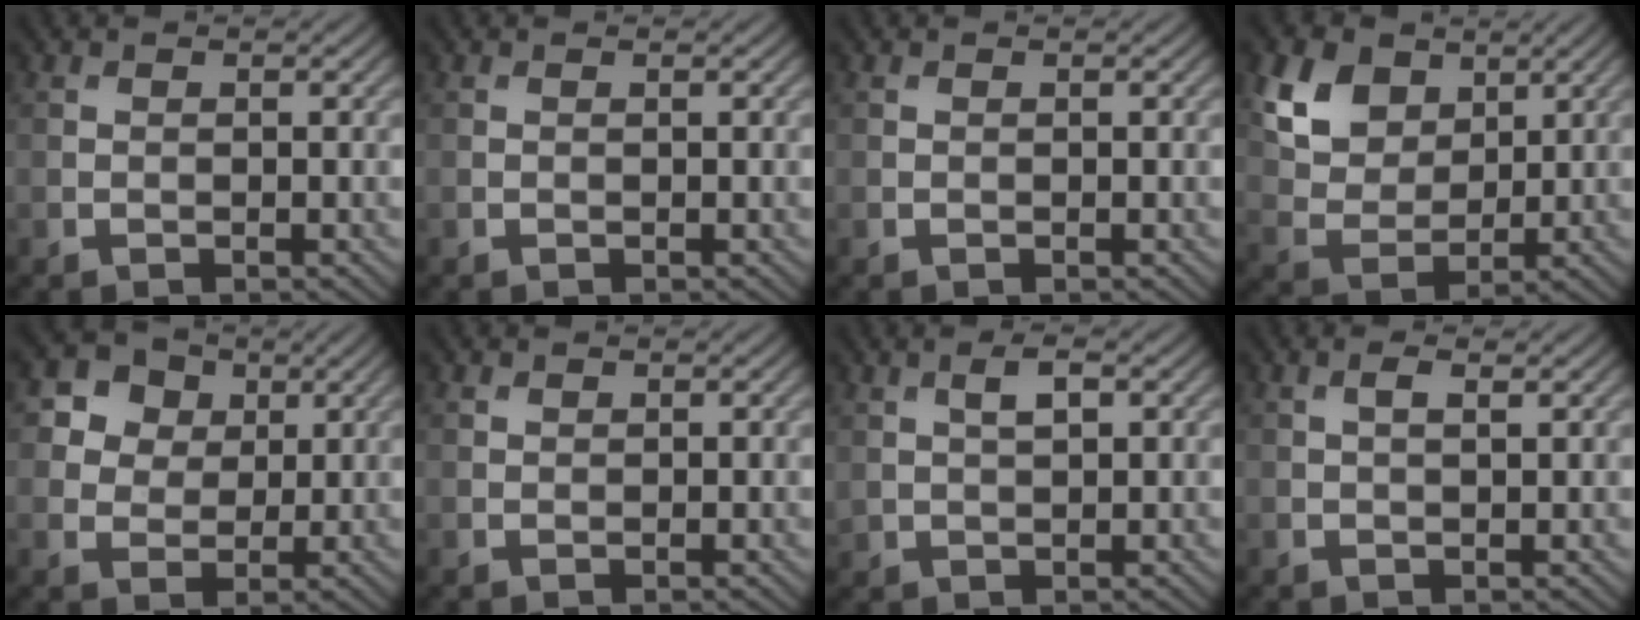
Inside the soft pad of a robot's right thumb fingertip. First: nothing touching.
{"total": 0.0}
{"total": 0.0}
{"total": 8.4, "force": [4.3, 5.8, 4.4], "torque": [-0.121, -0.010, 0.082]}
{"total": 7.1, "force": [3.0, 5.8, 2.6], "torque": [-0.093, 0.003, 0.054]}
{"total": 0.6, "force": [0.5, 0.3, 0.1], "torque": [-0.001, -0.001, 0.011]}
{"total": 2.7, "force": [1.1, 1.2, 2.1], "torque": [-0.045, 0.002, 0.023]}
{"total": 1.6, "force": [0.7, 0.5, 1.4], "torque": [-0.028, 0.000, 0.015]}